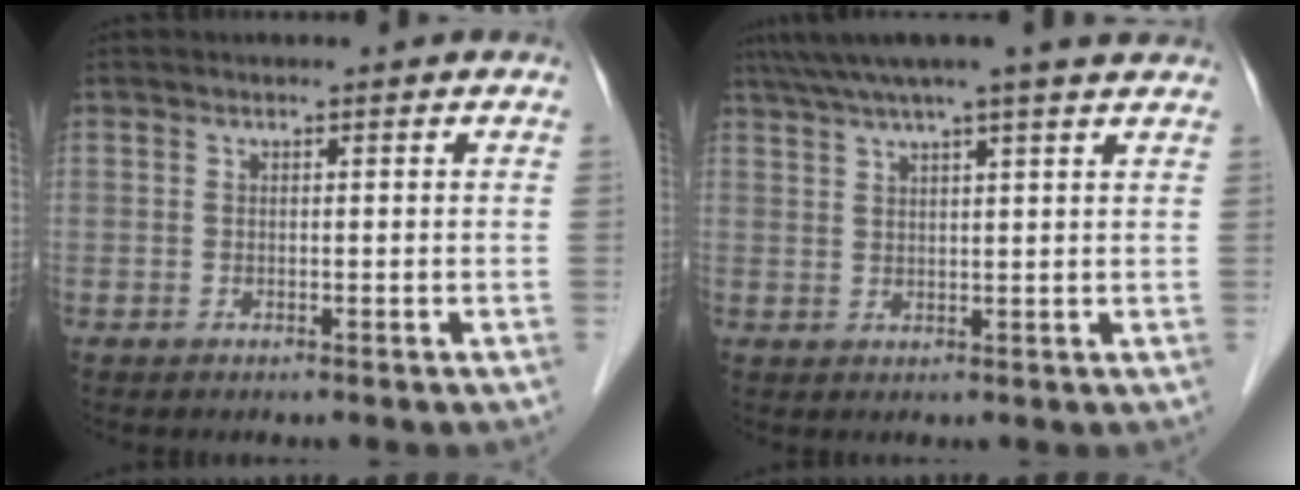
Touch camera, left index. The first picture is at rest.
{"total": 11.6, "force": [9.7, -0.1, 6.4], "torque": [-0.112, 0.043, 0.129]}